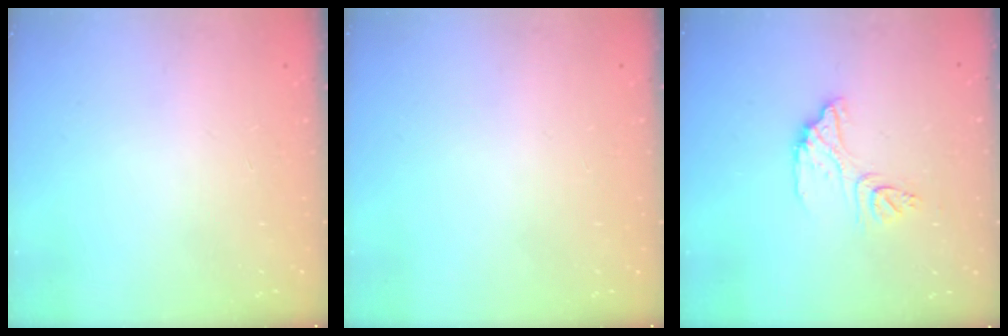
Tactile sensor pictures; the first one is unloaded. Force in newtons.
{"total": 0.0}
{"total": 11.1, "press": 11.0, "slide": 1.0}